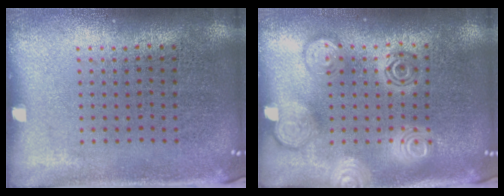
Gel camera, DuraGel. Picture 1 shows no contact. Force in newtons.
{"total": 2.8, "press": 2.8, "slide": 0.4}